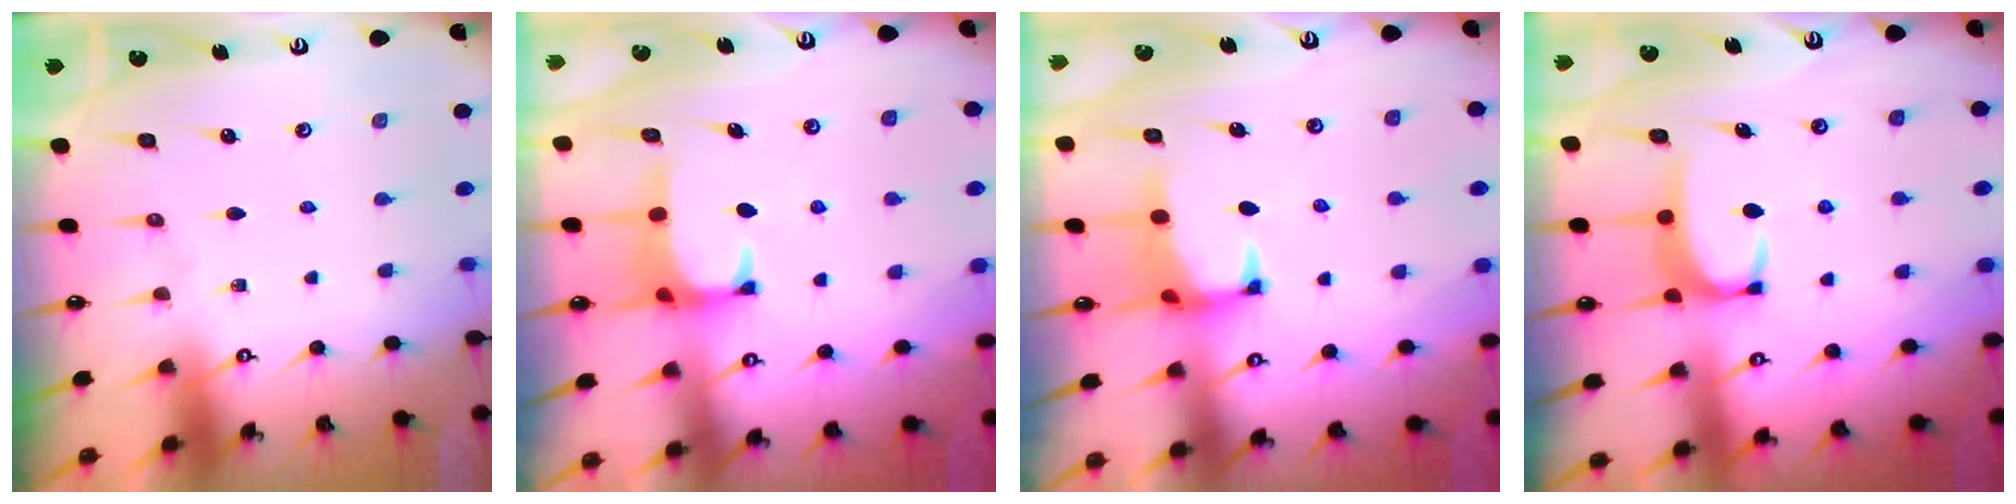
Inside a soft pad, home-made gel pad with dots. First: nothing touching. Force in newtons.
{"total": 1.2, "press": 1.1, "slide": 0.6}
{"total": 0.7, "press": 0.0, "slide": 0.7}
{"total": 2.7, "press": 2.7, "slide": 0.5}